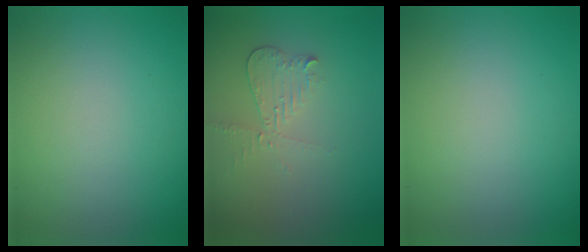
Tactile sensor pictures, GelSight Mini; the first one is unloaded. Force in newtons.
{"total": 2.1, "press": 2.1, "slide": 0.4}
{"total": 0.0}